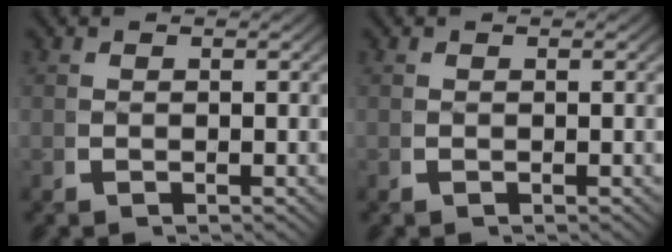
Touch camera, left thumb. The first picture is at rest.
{"total": 0.0}